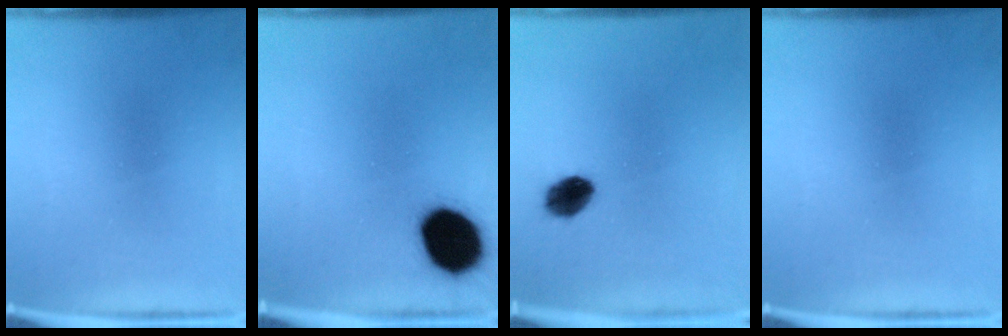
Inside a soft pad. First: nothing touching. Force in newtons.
{"total": 15.8}
{"total": 5.5}
{"total": 0.0}